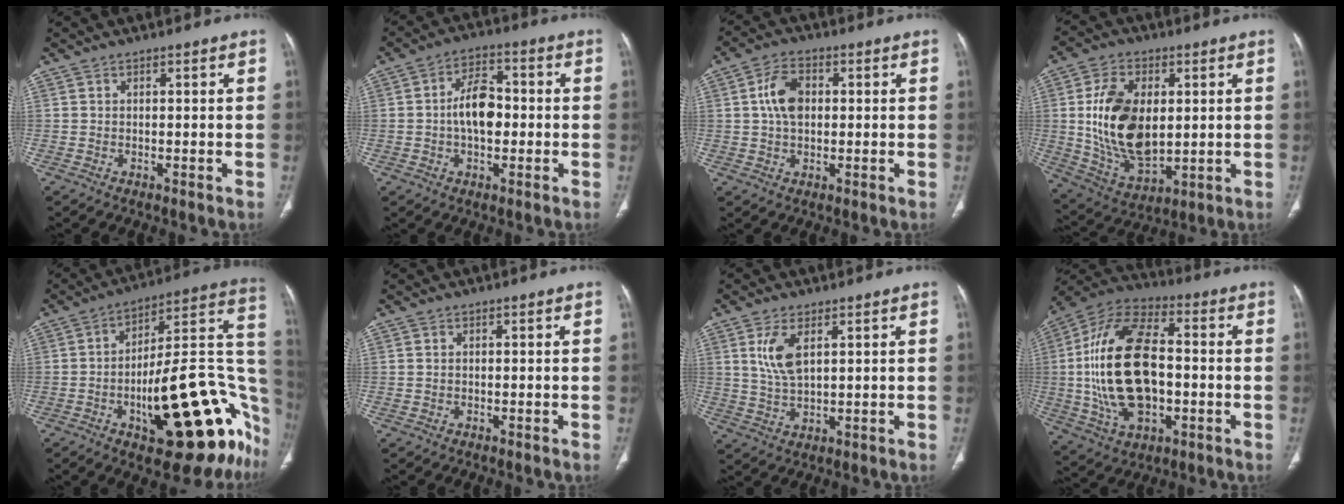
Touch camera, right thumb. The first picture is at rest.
{"total": 8.9, "force": [-0.4, 5.3, 7.1], "torque": [-0.106, 0.022, -0.016]}
{"total": 6.8, "force": [0.9, 4.4, 5.1], "torque": [-0.090, 0.009, 0.013]}
{"total": 17.3, "force": [1.8, 10.4, 13.7], "torque": [-0.230, -0.015, 0.045]}
{"total": 33.1, "force": [-9.4, 12.0, 29.4], "torque": [-0.304, 0.045, -0.123]}
{"total": 0.5, "force": [0.0, 0.4, 0.3], "torque": [-0.010, 0.003, 0.002]}
{"total": 6.3, "force": [2.4, 2.7, 5.2], "torque": [-0.112, -0.011, 0.056]}
{"total": 23.3, "force": [-1.1, 13.0, 19.2], "torque": [-0.369, 0.018, -0.014]}